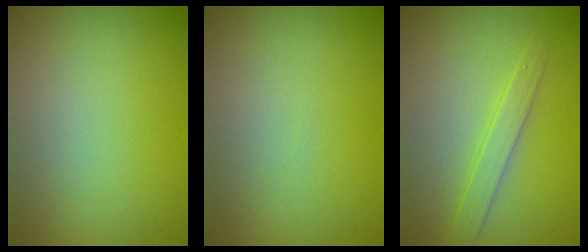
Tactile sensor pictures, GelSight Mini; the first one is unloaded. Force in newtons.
{"total": 0.0}
{"total": 2.0, "press": 2.0, "slide": 0.0}